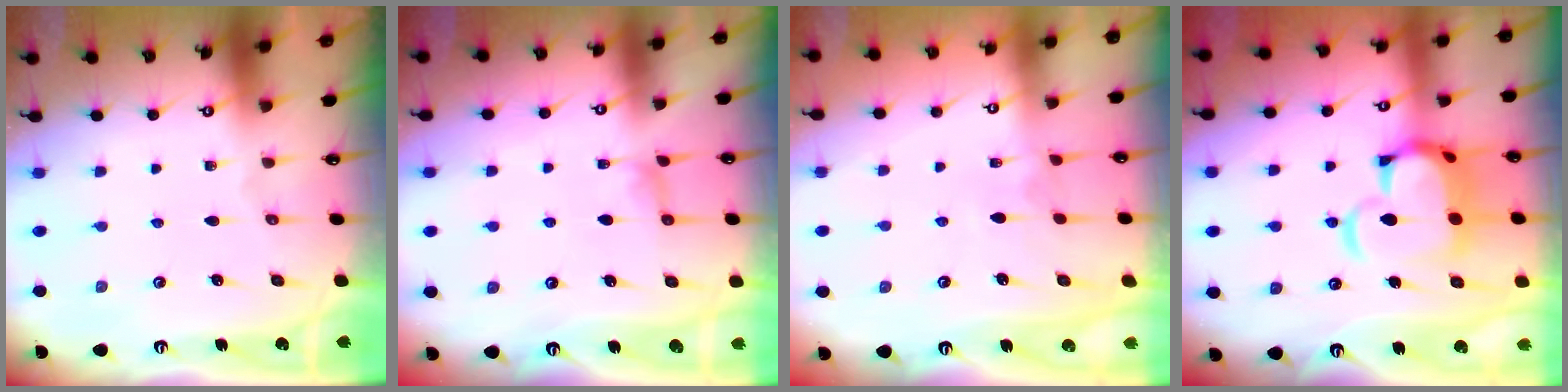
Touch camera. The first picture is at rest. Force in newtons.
{"total": 0.8, "press": 0.5, "slide": 0.7}
{"total": 2.4, "press": 2.3, "slide": 0.6}
{"total": 10.8, "press": 10.7, "slide": 1.7}